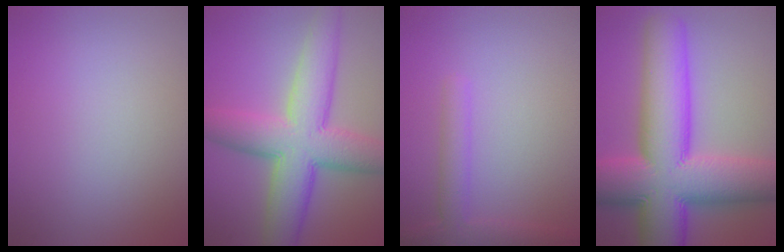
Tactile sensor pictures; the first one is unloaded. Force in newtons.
{"total": 9.8, "press": 9.8, "slide": 0.4}
{"total": 2.6, "press": 2.6, "slide": 0.2}
{"total": 15.4, "press": 15.4, "slide": 0.5}